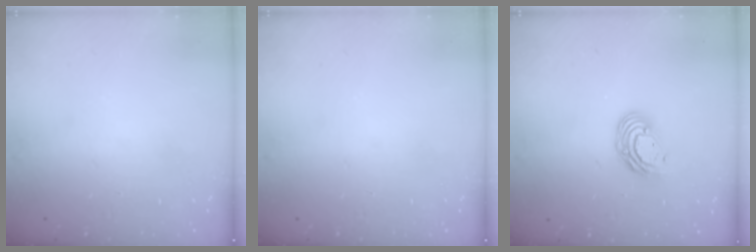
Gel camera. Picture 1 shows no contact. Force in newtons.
{"total": 0.0}
{"total": 9.8, "press": 9.7, "slide": 1.7}